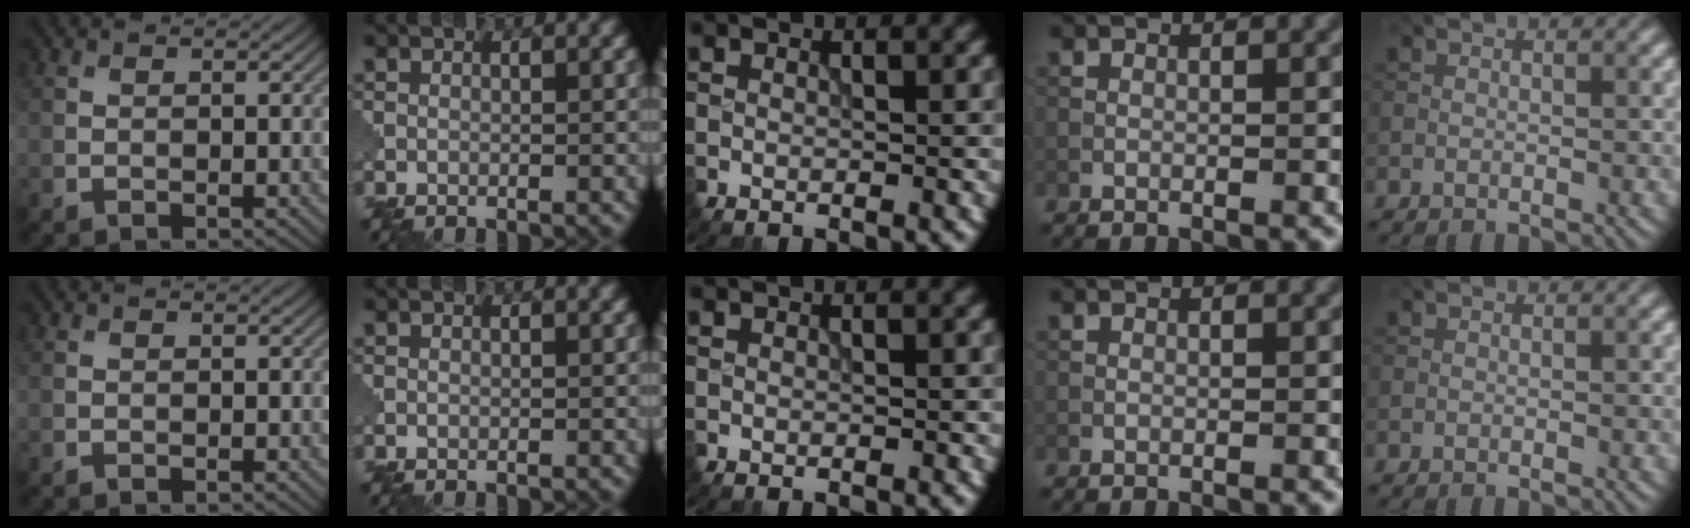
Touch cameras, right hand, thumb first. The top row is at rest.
{}